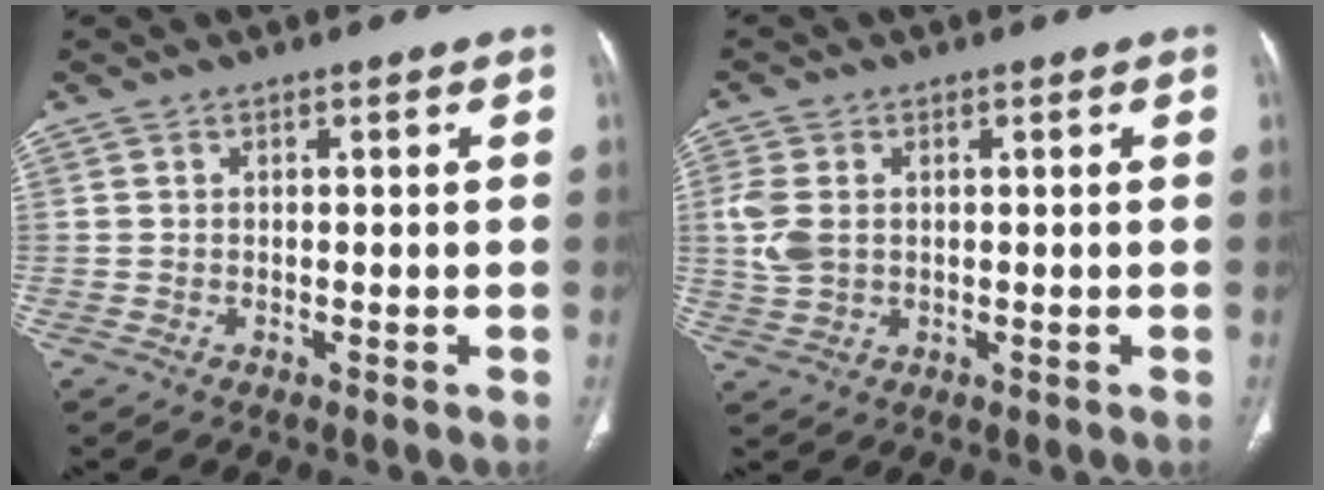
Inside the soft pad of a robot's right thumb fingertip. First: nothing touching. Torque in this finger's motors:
{"motor_torque": [0.15, 0.09, 0.53, 0.41, 0.15]}